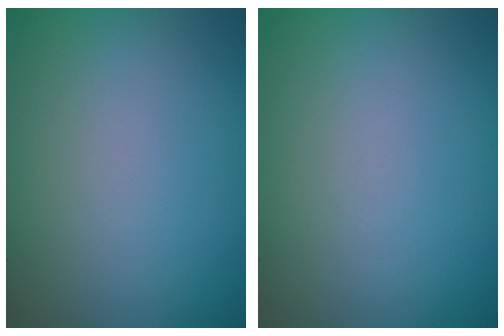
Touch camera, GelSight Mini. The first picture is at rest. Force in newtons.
{"total": 0.0}